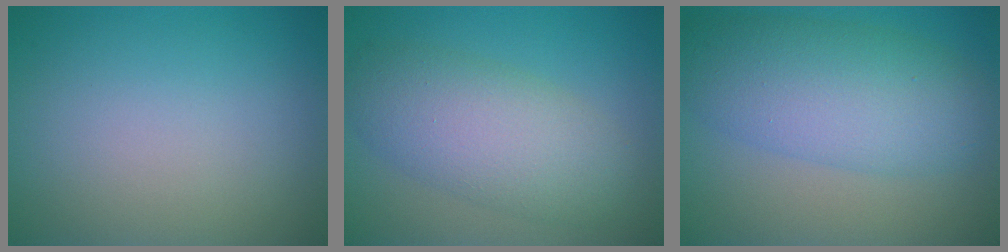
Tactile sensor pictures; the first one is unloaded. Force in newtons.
{"total": 6.5, "press": 6.5, "slide": 0.1}
{"total": 7.4, "press": 7.4, "slide": 0.2}